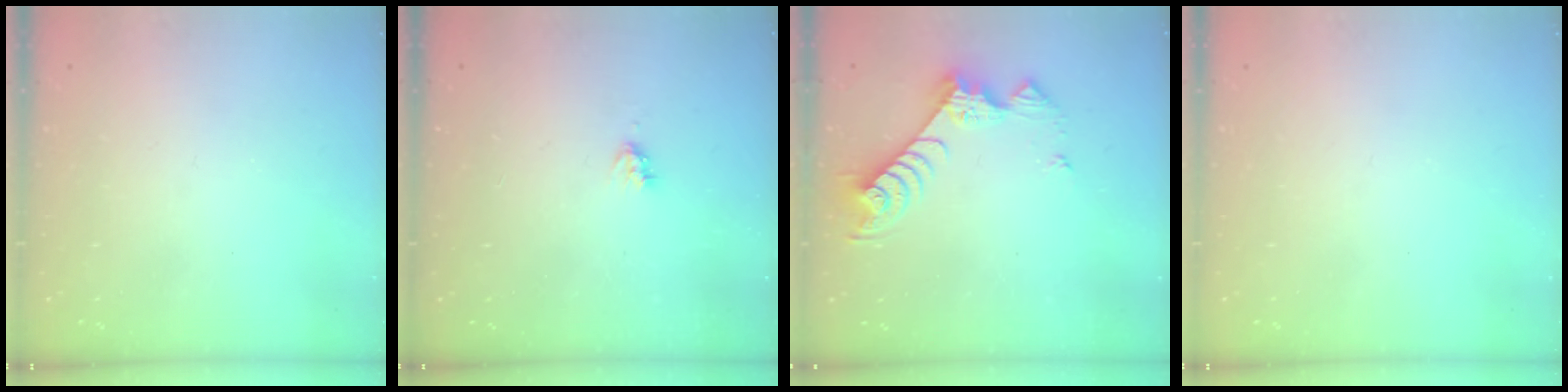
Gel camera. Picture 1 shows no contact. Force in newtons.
{"total": 2.6, "press": 2.6, "slide": 0.4}
{"total": 10.0, "press": 9.9, "slide": 0.5}
{"total": 0.0}